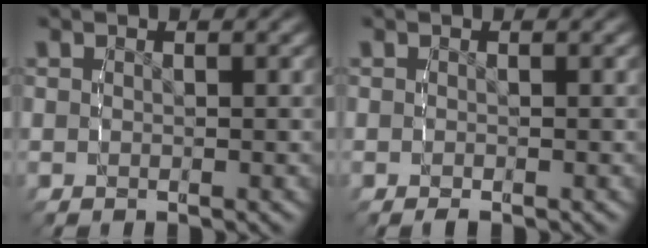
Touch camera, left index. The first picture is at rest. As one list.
[{"total": 0.7, "force": [-0.6, 0.3, 0.2], "torque": [-0.008, -0.003, -0.010]}]